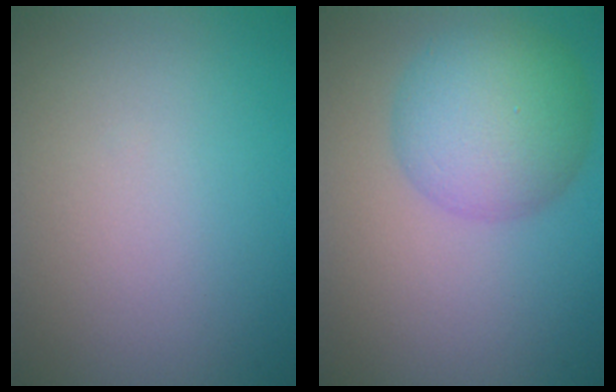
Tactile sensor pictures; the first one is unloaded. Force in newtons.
{"total": 6.9, "press": 6.9, "slide": 0.3}